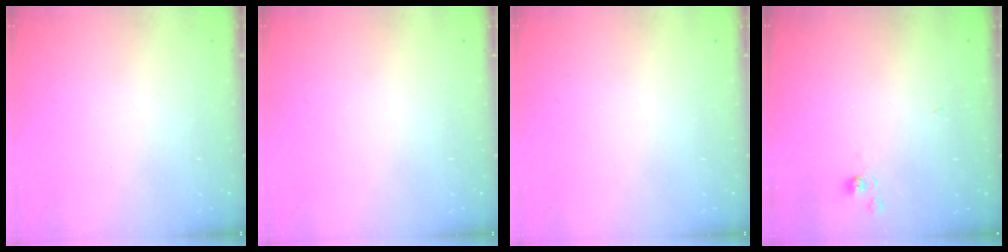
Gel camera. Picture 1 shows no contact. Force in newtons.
{"total": 0.0}
{"total": 0.0}
{"total": 3.7, "press": 3.7, "slide": 0.5}